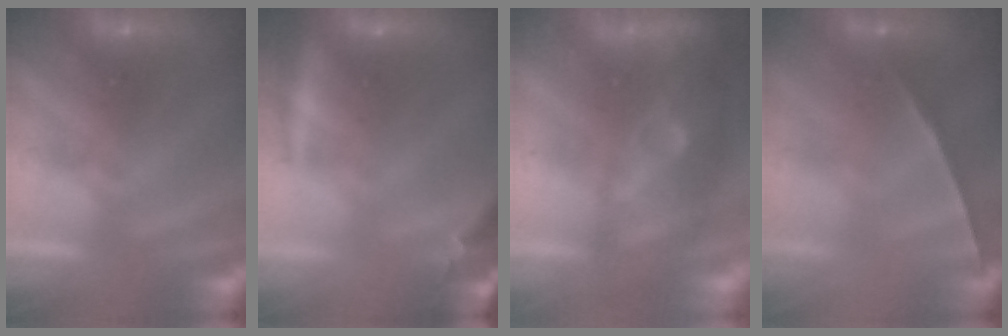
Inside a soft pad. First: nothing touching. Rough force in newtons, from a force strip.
{"total": 5.8}
{"total": 7.3}
{"total": 1.1}